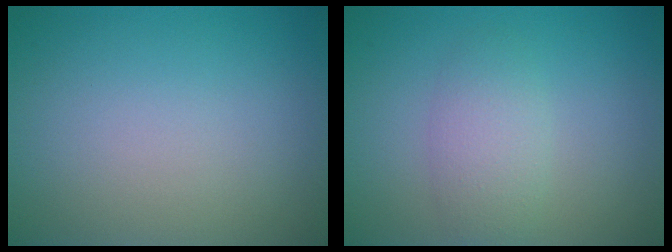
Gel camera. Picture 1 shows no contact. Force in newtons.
{"total": 2.8, "press": 2.8, "slide": 0.1}